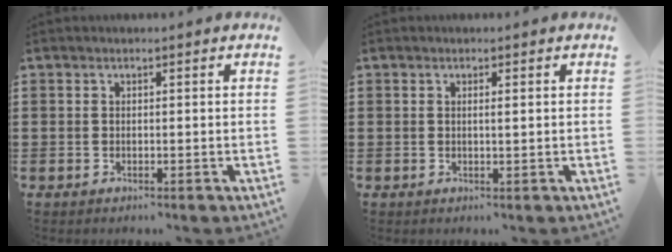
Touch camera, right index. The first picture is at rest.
{"total": 0.9, "force": [0.2, 0.0, 0.9], "torque": [-0.017, -0.001, 0.004]}